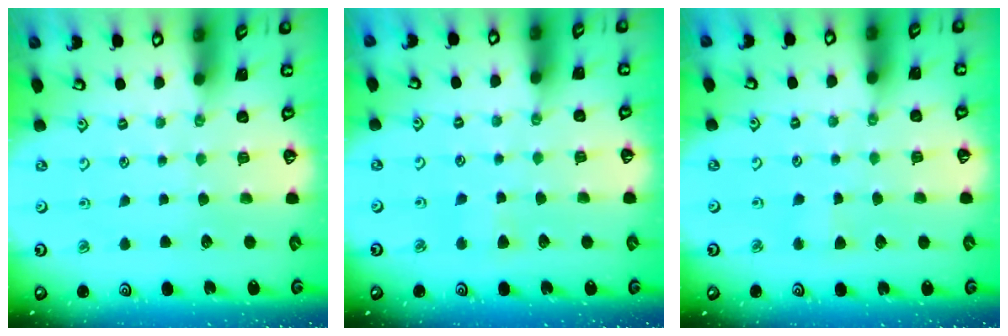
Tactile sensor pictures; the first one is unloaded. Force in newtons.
{"total": 3.4, "press": 3.3, "slide": 0.7}
{"total": 2.9, "press": 2.8, "slide": 0.4}